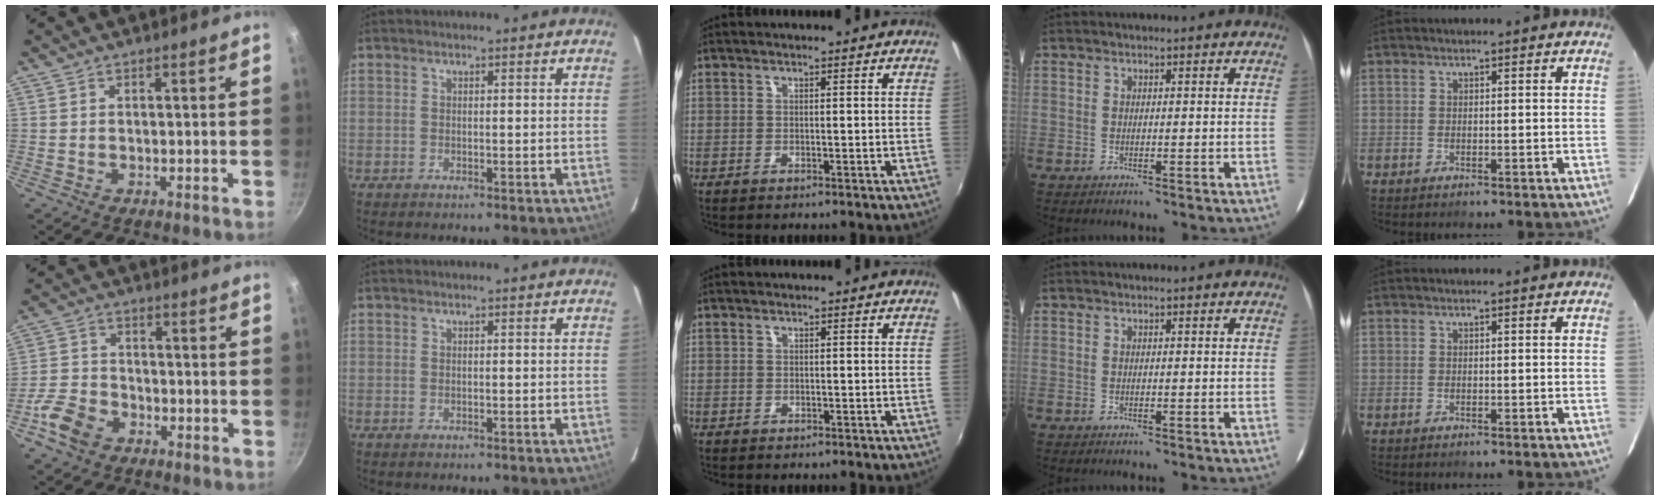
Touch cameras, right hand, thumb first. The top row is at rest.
{"thumb": {"total": 7.6, "force": [-3.9, 5.3, 3.8], "torque": [-0.064, 0.026, -0.083]}, "middle": {"total": 0.6, "force": [-0.4, 0.5, 0.0], "torque": [-0.001, 0.001, -0.006]}}